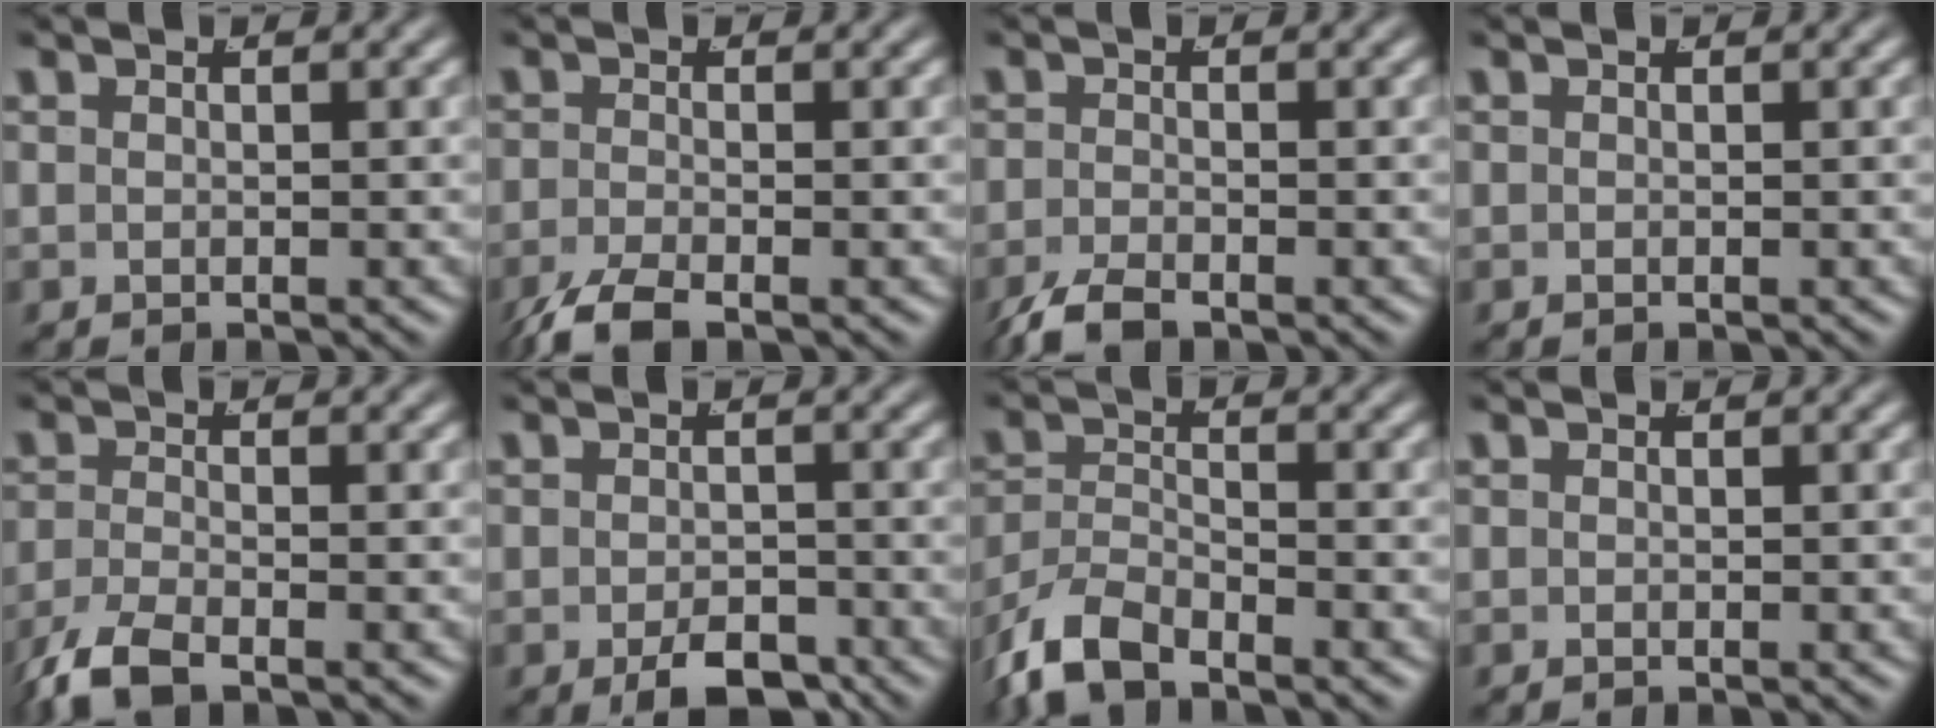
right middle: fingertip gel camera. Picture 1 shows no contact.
{"total": 3.6, "force": [-2.8, 1.0, 1.9], "torque": [-0.048, -0.019, -0.038]}
{"total": 3.0, "force": [-2.6, 0.8, 1.2], "torque": [-0.033, -0.018, -0.038]}
{"total": 0.0}
{"total": 3.8, "force": [-2.9, 1.1, 2.2], "torque": [-0.052, -0.017, -0.039]}
{"total": 3.8, "force": [-2.8, 1.2, 2.3], "torque": [-0.025, -0.013, -0.041]}
{"total": 5.6, "force": [-3.9, 3.1, 2.5], "torque": [-0.064, -0.021, -0.063]}
{"total": 0.0}